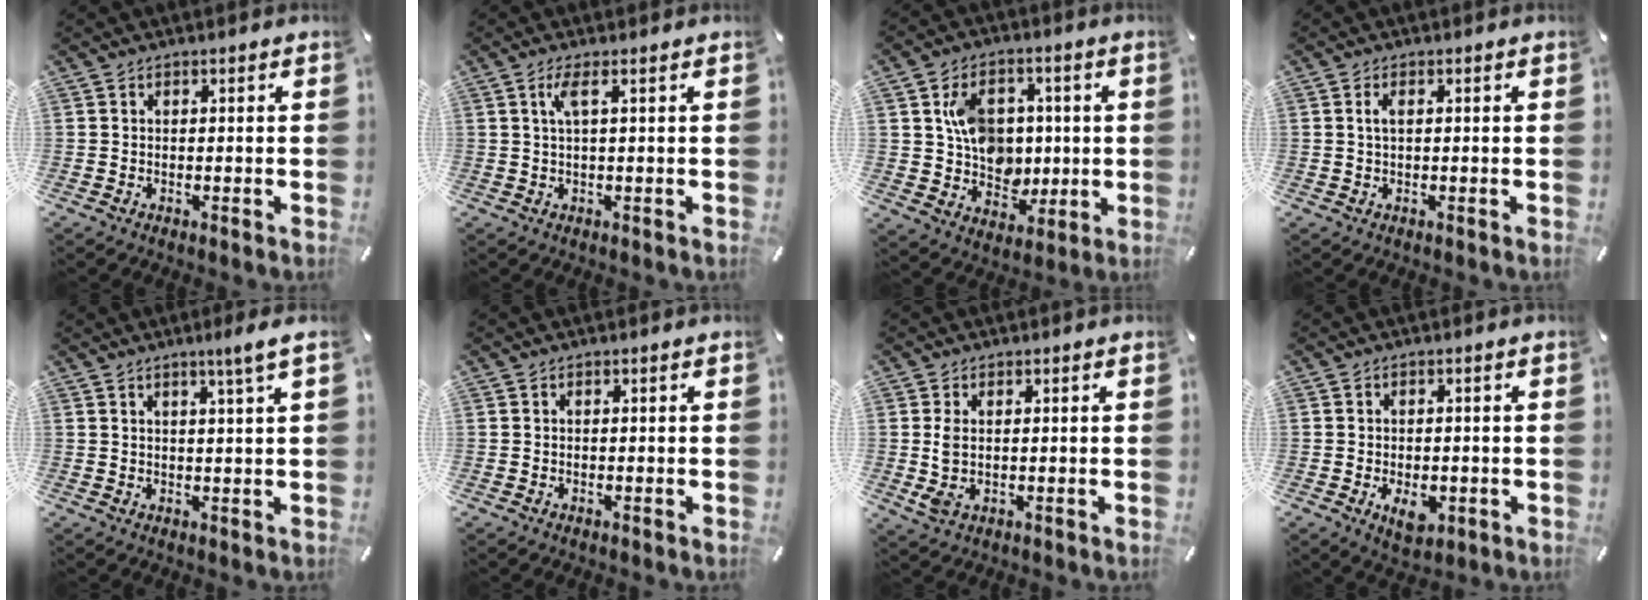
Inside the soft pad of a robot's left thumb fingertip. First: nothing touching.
{"total": 3.4, "force": [0.9, 0.2, 3.2], "torque": [-0.066, 0.000, 0.014]}
{"total": 11.8, "force": [1.7, 10.3, 5.4], "torque": [-0.084, 0.009, 0.046]}
{"total": 1.8, "force": [0.4, 0.8, 1.5], "torque": [-0.032, 0.004, 0.006]}
{"total": 4.8, "force": [2.8, -0.1, 3.9], "torque": [-0.070, -0.007, 0.045]}
{"total": 0.0}
{"total": 4.6, "force": [0.5, 2.8, 3.6], "torque": [-0.081, -0.005, 0.005]}
{"total": 5.4, "force": [-1.6, 3.5, 3.8], "torque": [-0.062, -0.005, -0.031]}